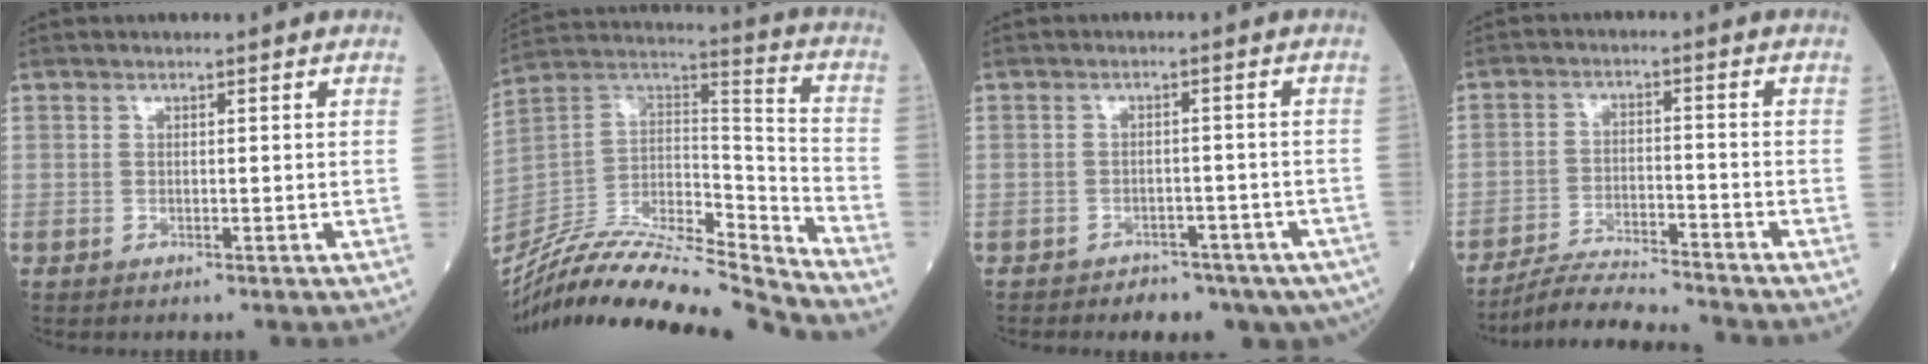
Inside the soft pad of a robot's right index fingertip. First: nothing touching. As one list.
[{"total": 24.4, "force": [-22.9, 1.1, 8.6], "torque": [-0.183, 0.009, -0.396]}, {"total": 8.8, "force": [-6.6, 4.4, 3.8], "torque": [-0.040, 0.011, -0.082]}, {"total": 8.0, "force": [-7.8, -0.8, 1.6], "torque": [-0.024, -0.010, -0.143]}]